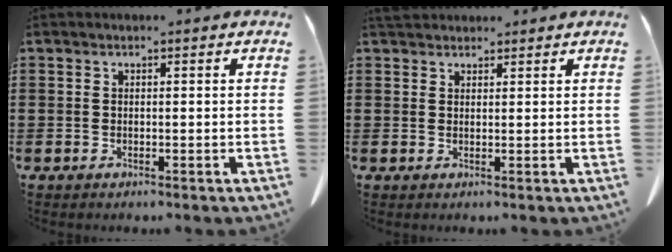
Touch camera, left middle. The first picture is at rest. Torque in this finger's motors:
{"motor_torque": [0.06, 0.05, 0.02, 0.01]}